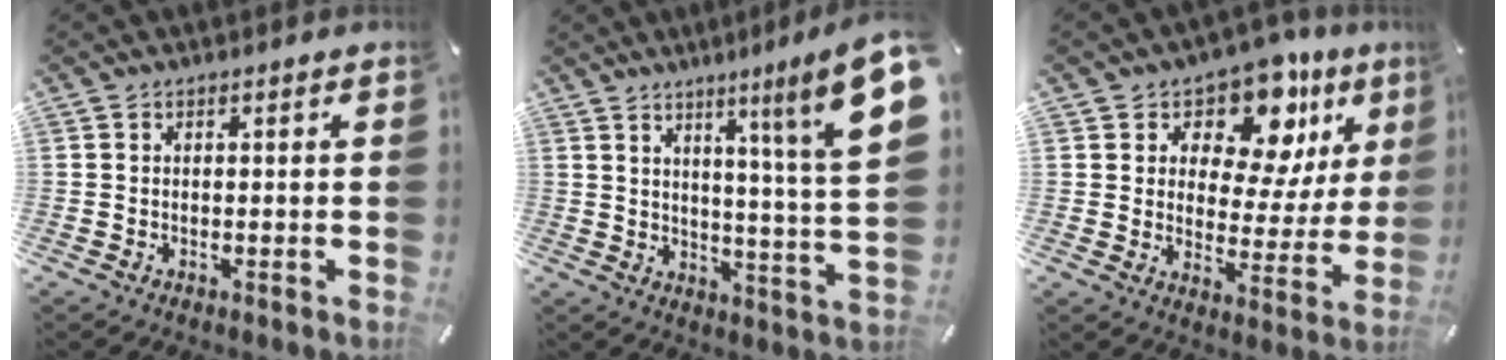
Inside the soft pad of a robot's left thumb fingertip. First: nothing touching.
{"total": 14.4, "force": [7.8, 0.0, 12.1], "torque": [-0.182, -0.058, 0.108]}
{"total": 12.7, "force": [8.5, 7.5, 5.7], "torque": [-0.085, -0.074, 0.149]}